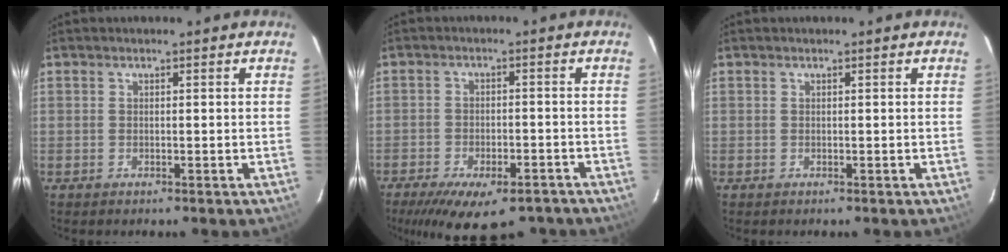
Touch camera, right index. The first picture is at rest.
{"total": 15.4, "force": [-11.3, 6.1, 8.5], "torque": [-0.170, -0.026, -0.161]}
{"total": 0.0}